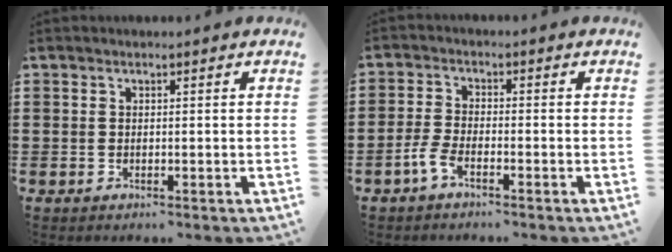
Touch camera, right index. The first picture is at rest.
{"total": 3.3, "force": [-2.1, 0.8, 2.3], "torque": [-0.060, -0.004, -0.046]}